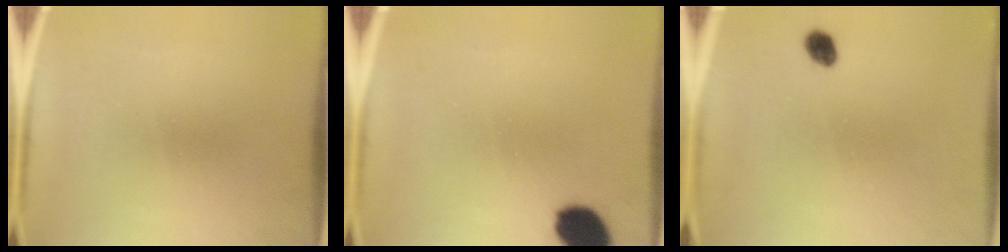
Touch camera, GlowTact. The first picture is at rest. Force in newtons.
{"total": 9.1}
{"total": 2.2}